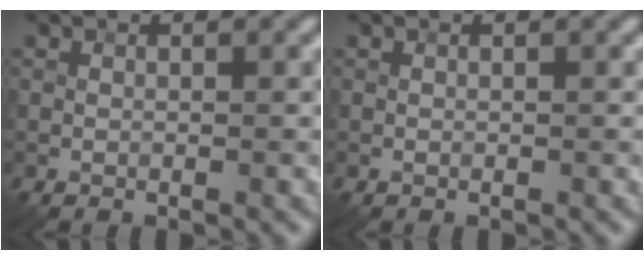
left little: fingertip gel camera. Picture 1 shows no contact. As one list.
[{"total": 0.0}]